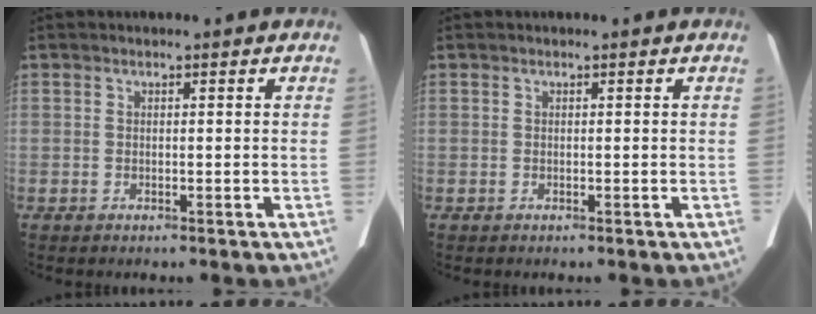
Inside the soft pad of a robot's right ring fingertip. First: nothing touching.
{"total": 0.0}